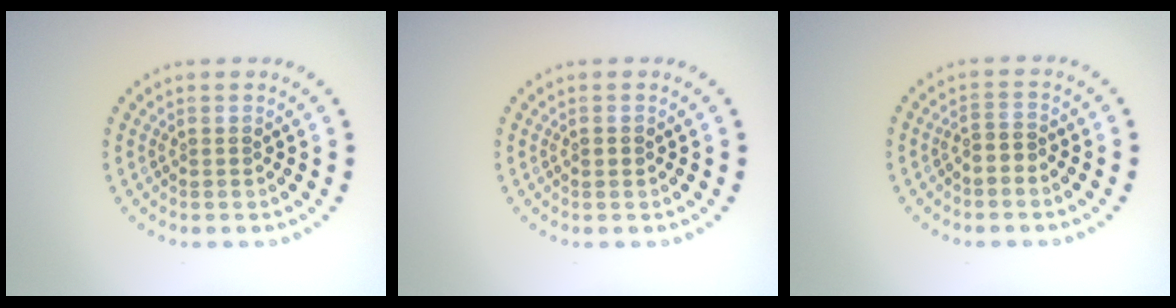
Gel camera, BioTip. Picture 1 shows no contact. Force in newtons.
{"total": 0.9, "press": 0.9, "slide": 0.1}
{"total": 1.7, "press": 1.4, "slide": 1.1}